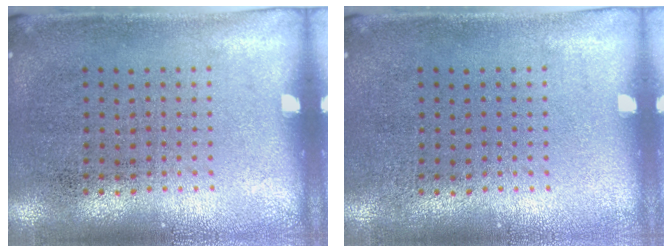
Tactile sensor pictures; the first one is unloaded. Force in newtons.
{"total": 0.0}